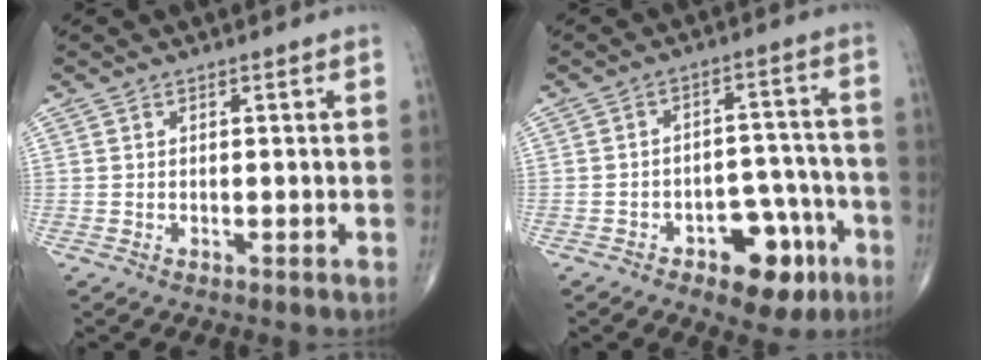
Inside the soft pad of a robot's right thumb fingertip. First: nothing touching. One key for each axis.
{"total": 11.3, "fx": -5.8, "fy": 6.1, "fz": 7.5, "tx": -0.063, "ty": 0.046, "tz": -0.076}